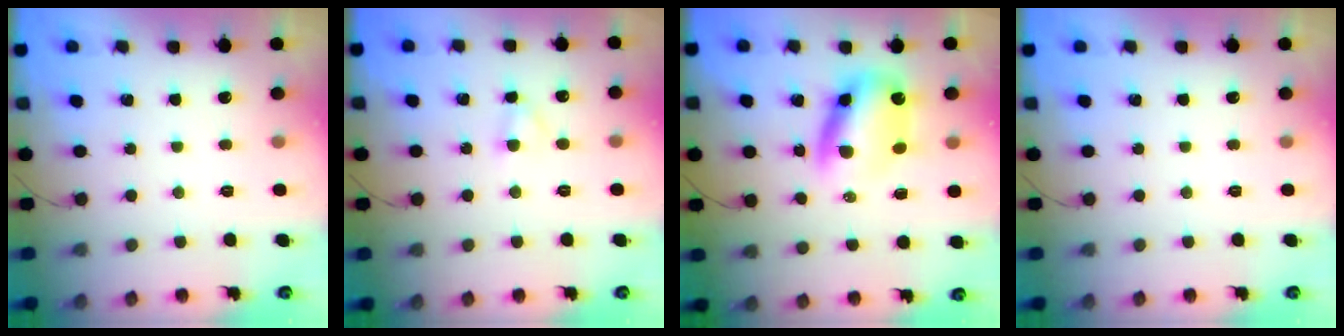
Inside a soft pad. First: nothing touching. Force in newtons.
{"total": 2.6, "press": 2.3, "slide": 1.2}
{"total": 10.4, "press": 10.1, "slide": 2.6}
{"total": 0.0}